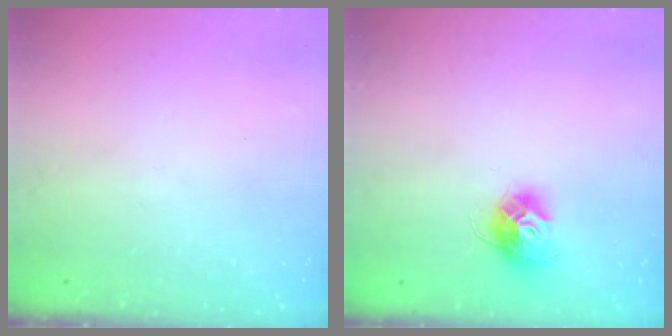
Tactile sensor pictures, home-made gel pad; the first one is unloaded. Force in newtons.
{"total": 10.4, "press": 10.4, "slide": 0.5}